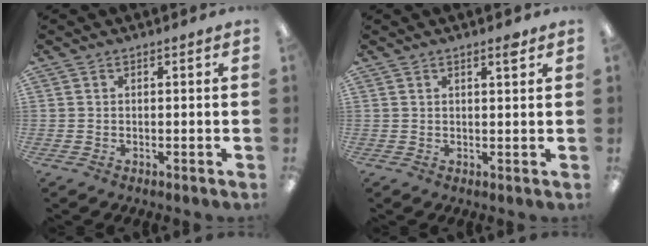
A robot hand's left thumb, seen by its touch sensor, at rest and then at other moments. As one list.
[{"total": 2.3, "force": [1.7, 0.4, 1.5], "torque": [-0.016, -0.006, 0.026]}]